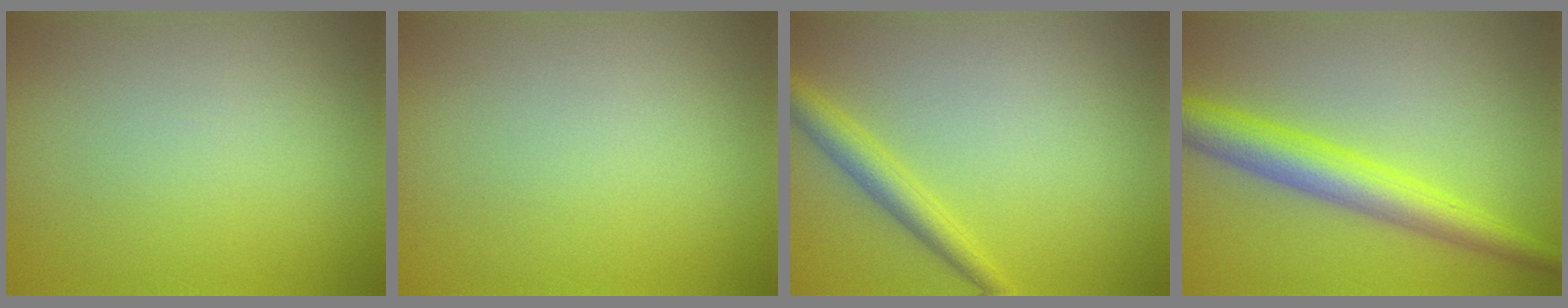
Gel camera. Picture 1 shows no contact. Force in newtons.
{"total": 0.0}
{"total": 2.6, "press": 2.5, "slide": 0.1}
{"total": 5.2, "press": 5.2, "slide": 0.1}